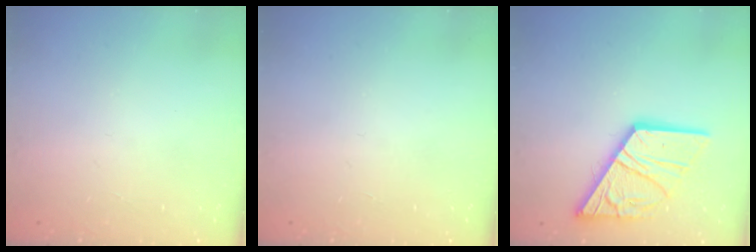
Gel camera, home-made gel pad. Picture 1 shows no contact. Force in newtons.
{"total": 0.0}
{"total": 18.8, "press": 18.7, "slide": 2.0}